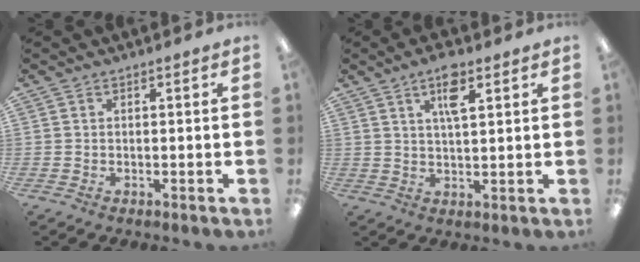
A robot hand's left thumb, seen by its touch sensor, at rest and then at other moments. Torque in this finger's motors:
{"motor_torque": [-0.05, 0.06, -0.12, -0.24, 0.10]}